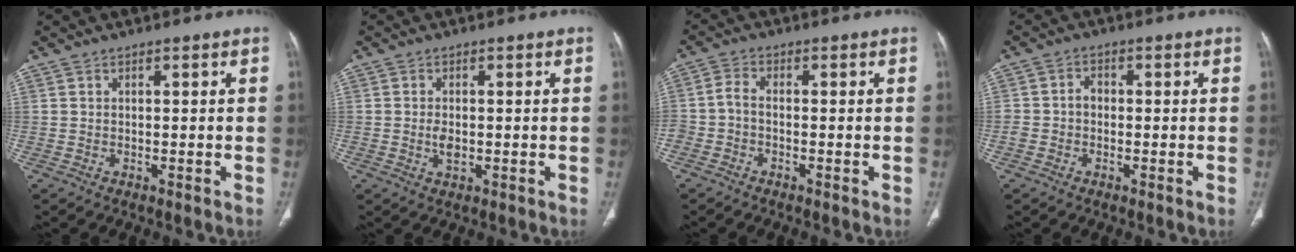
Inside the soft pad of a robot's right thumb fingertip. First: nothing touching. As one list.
[{"total": 2.5, "force": [-0.3, 1.4, 2.0], "torque": [-0.038, -0.002, -0.004]}, {"total": 3.0, "force": [-1.2, 1.5, 2.3], "torque": [-0.053, 0.012, -0.030]}, {"total": 3.3, "force": [-0.5, 2.9, 1.5], "torque": [-0.014, 0.016, -0.011]}]